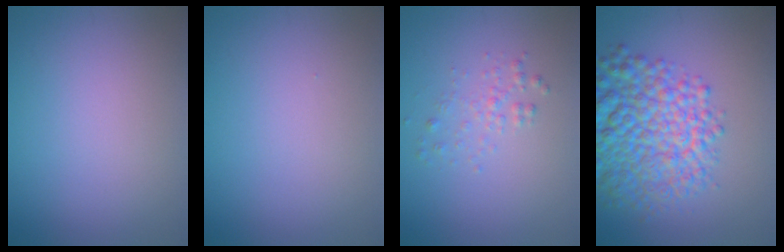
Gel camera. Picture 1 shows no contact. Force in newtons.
{"total": 0.0}
{"total": 1.3, "press": 1.3, "slide": 0.1}
{"total": 9.4, "press": 9.4, "slide": 0.4}